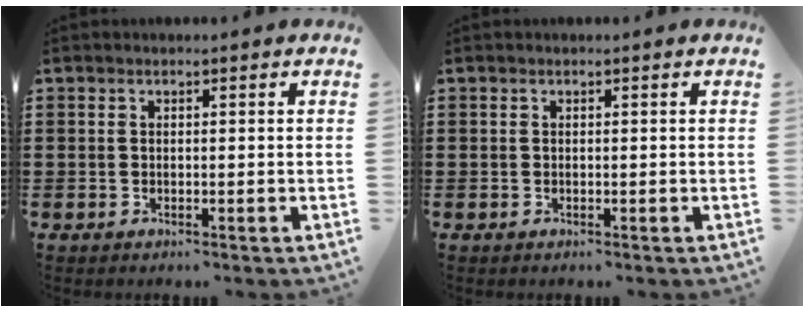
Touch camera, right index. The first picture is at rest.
{"total": 0.0}